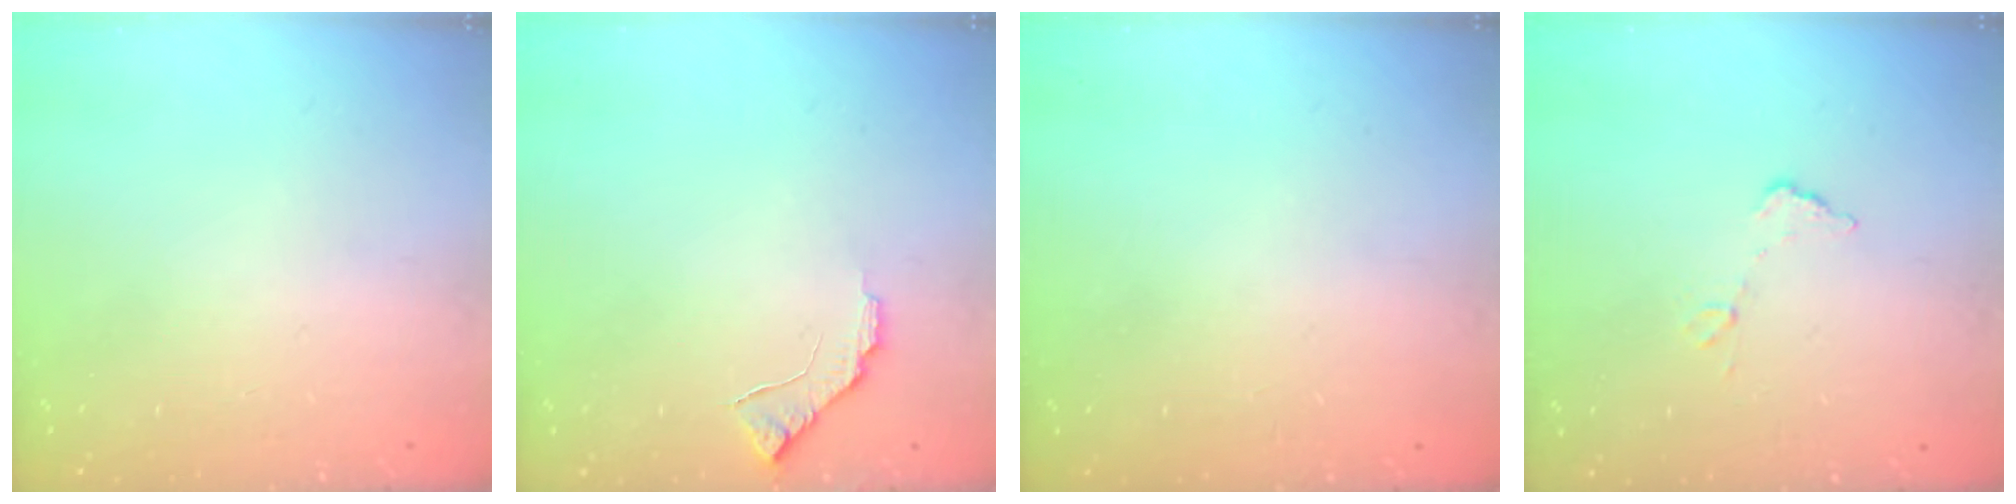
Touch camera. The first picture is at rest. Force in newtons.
{"total": 7.2, "press": 7.1, "slide": 0.9}
{"total": 3.7, "press": 3.7, "slide": 0.0}
{"total": 5.5, "press": 5.5, "slide": 0.2}